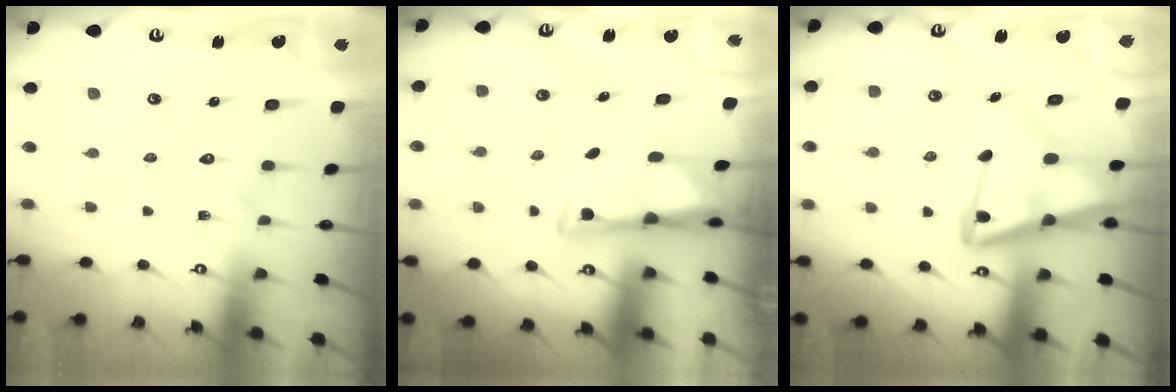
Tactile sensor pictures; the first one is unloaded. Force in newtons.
{"total": 2.8, "press": 2.7, "slide": 0.5}
{"total": 13.3, "press": 13.3, "slide": 1.3}